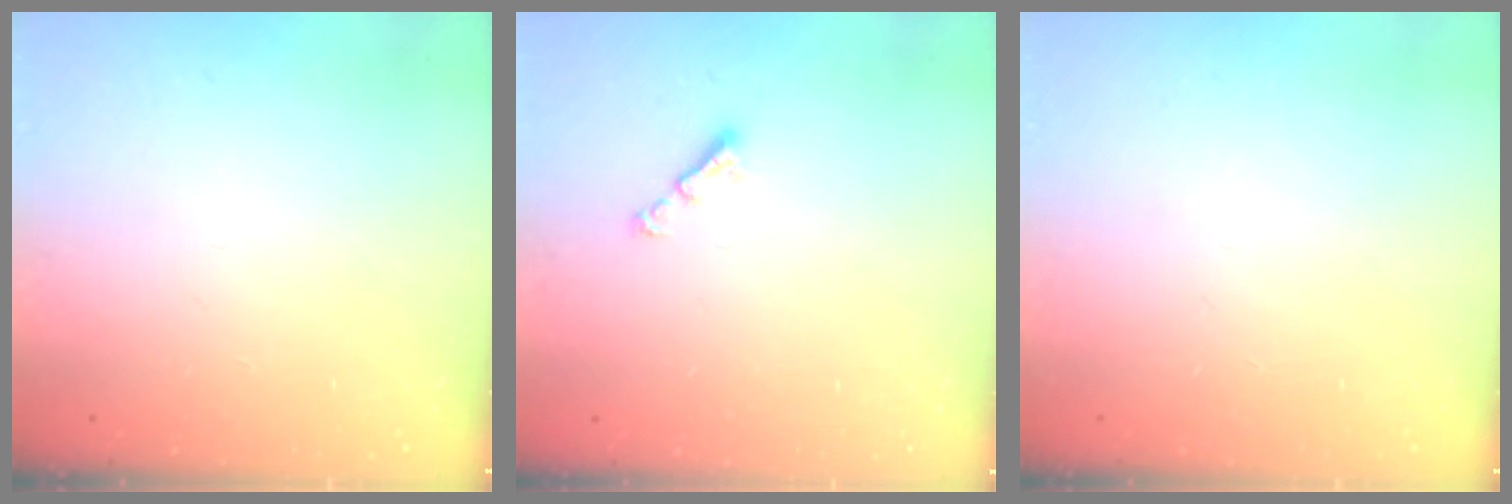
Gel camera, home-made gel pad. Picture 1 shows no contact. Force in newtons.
{"total": 2.8, "press": 2.7, "slide": 0.5}
{"total": 0.0}